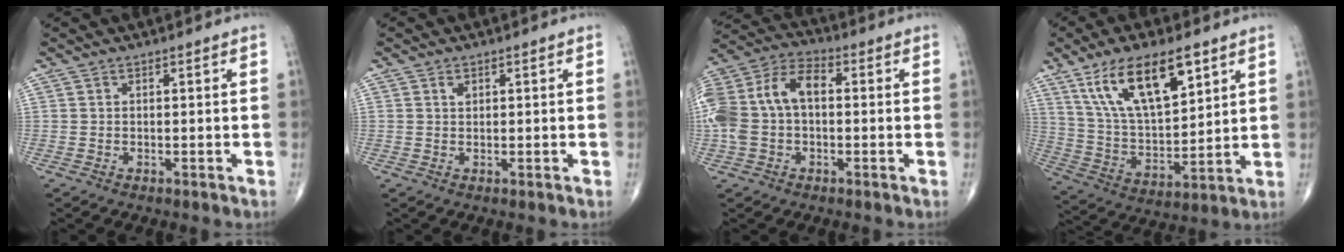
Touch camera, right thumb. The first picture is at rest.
{"total": 1.1, "force": [0.6, 0.8, 0.6], "torque": [-0.003, -0.002, 0.010]}
{"total": 15.5, "force": [0.6, 9.8, 11.9], "torque": [-0.256, 0.047, 0.003]}
{"total": 17.6, "force": [9.4, 7.0, 13.1], "torque": [-0.210, -0.033, 0.181]}